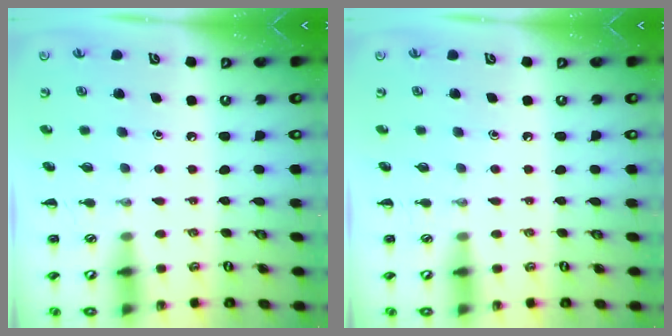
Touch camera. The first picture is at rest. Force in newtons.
{"total": 0.0}